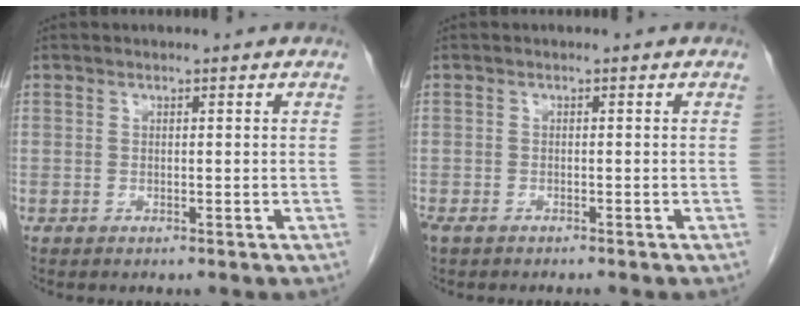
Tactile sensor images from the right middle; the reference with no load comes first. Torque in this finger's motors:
{"motor_torque": [0.06, 0.03, 0.01, 0.01]}